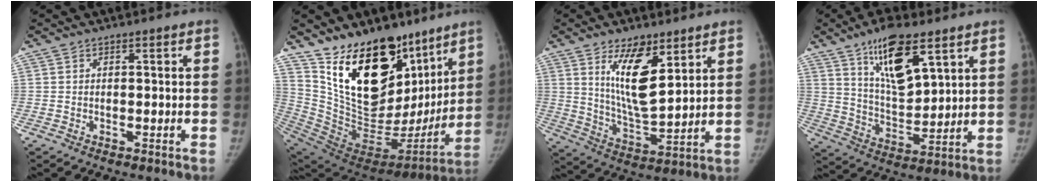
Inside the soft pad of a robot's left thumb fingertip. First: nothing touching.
{"total": 28.8, "force": [17.9, 15.7, 16.1], "torque": [-0.219, -0.082, 0.314]}
{"total": 13.0, "force": [6.4, 5.2, 10.0], "torque": [-0.149, -0.051, 0.125]}
{"total": 14.9, "force": [8.3, 5.9, 11.0], "torque": [-0.157, -0.047, 0.151]}